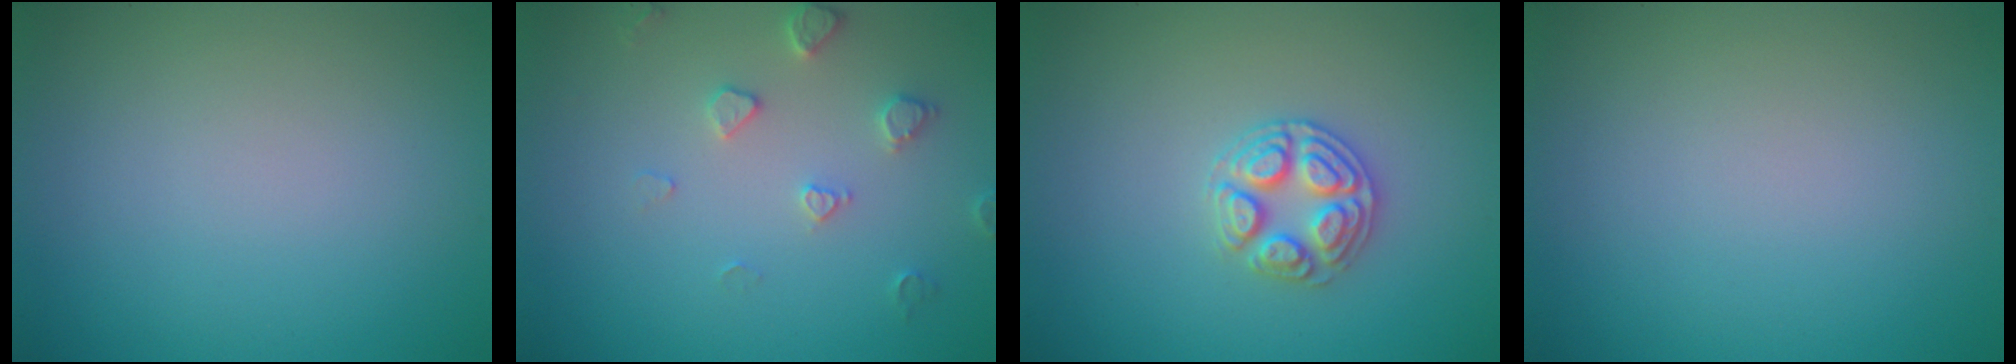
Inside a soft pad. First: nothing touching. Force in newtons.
{"total": 2.2, "press": 2.2, "slide": 0.4}
{"total": 2.9, "press": 2.8, "slide": 0.3}
{"total": 0.0}